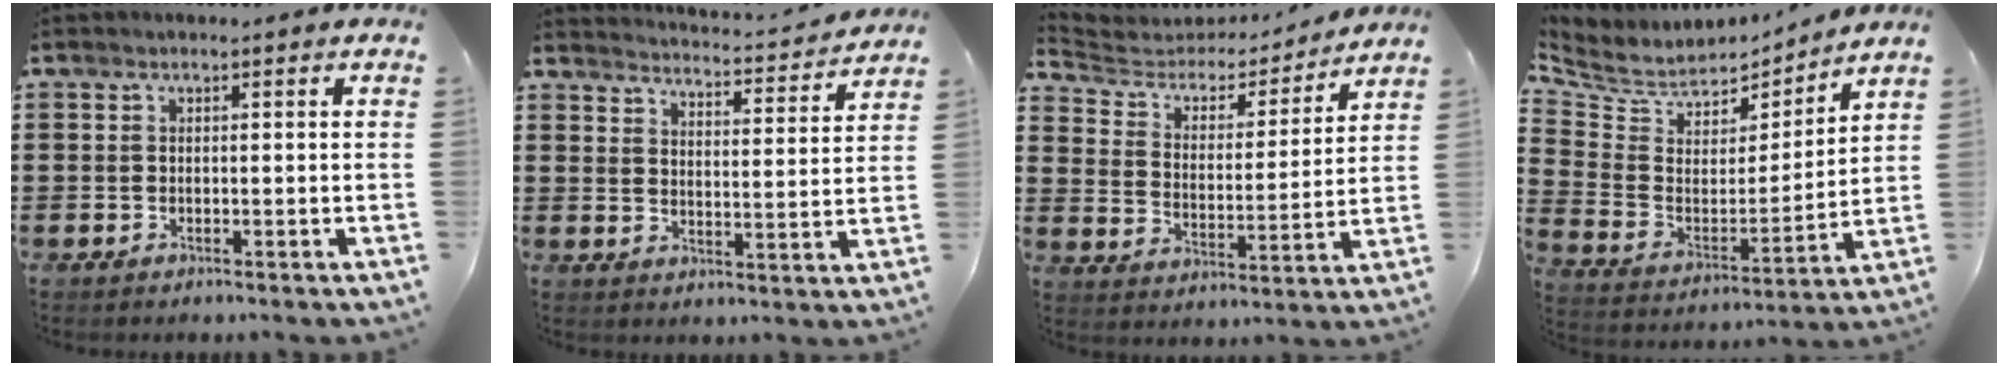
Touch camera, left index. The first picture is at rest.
{"total": 3.0, "force": [3.0, -0.5, 0.2], "torque": [-0.022, -0.032, 0.044]}
{"total": 4.1, "force": [3.7, 1.7, 0.8], "torque": [-0.044, -0.027, 0.055]}
{"total": 5.8, "force": [5.0, 2.9, 0.4], "torque": [-0.048, -0.042, 0.085]}